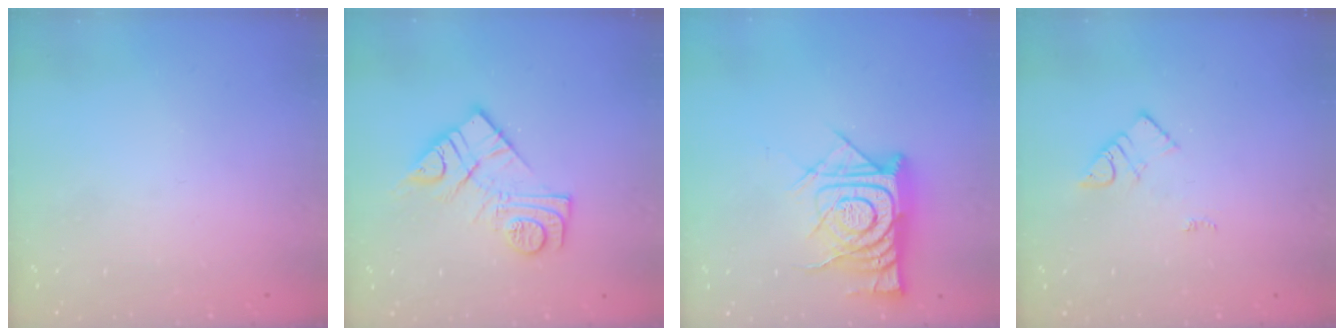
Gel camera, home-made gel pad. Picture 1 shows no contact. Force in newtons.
{"total": 14.0, "press": 14.0, "slide": 0.9}
{"total": 14.5, "press": 14.4, "slide": 1.4}
{"total": 3.9, "press": 3.8, "slide": 0.4}